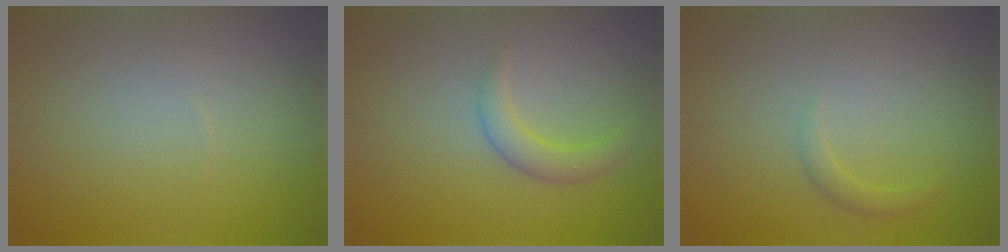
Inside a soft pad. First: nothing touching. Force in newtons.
{"total": 2.4, "press": 2.4, "slide": 0.0}
{"total": 1.2, "press": 1.1, "slide": 0.1}